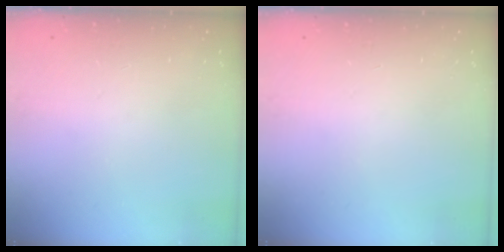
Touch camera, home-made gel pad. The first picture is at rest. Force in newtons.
{"total": 0.0}